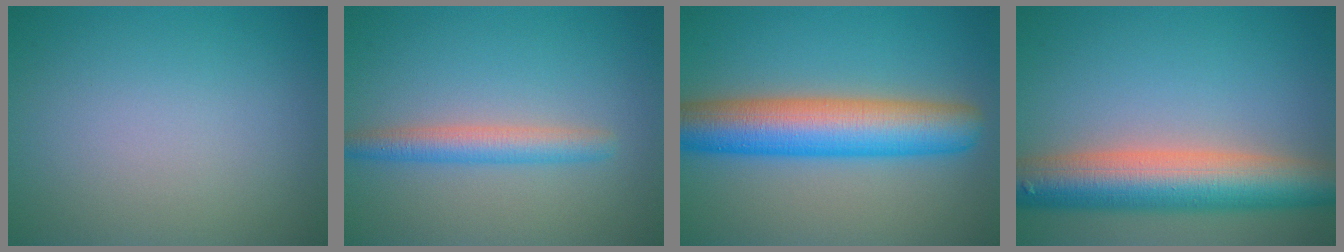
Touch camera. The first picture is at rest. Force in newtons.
{"total": 2.9, "press": 2.9, "slide": 0.1}
{"total": 9.1, "press": 9.1, "slide": 0.4}
{"total": 9.4, "press": 9.3, "slide": 0.6}